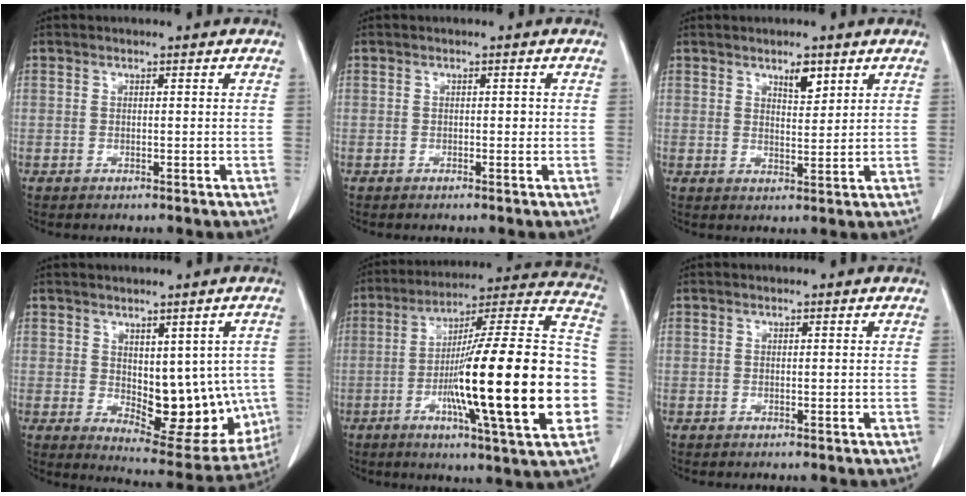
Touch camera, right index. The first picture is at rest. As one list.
[{"total": 0.7, "force": [0.0, 0.4, 0.5], "torque": [-0.004, 0.003, 0.000]}, {"total": 3.5, "force": [2.4, 1.2, 2.4], "torque": [-0.038, -0.004, 0.040]}, {"total": 13.9, "force": [-0.7, 6.7, 12.1], "torque": [-0.141, -0.009, 0.014]}, {"total": 28.4, "force": [-5.7, 1.6, 27.8], "torque": [-0.365, -0.001, -0.103]}, {"total": 0.0}]